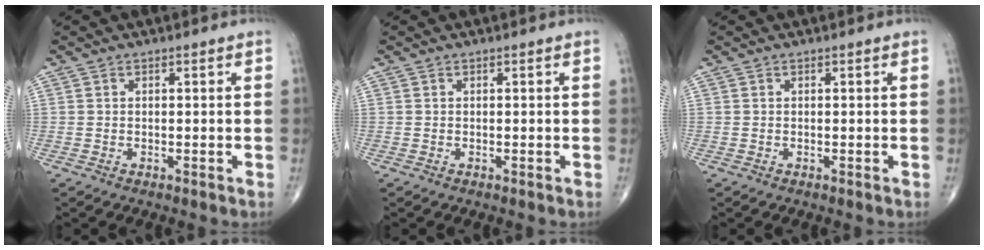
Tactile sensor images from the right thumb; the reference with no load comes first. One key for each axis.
{"total": 0.0}
{"total": 0.0}